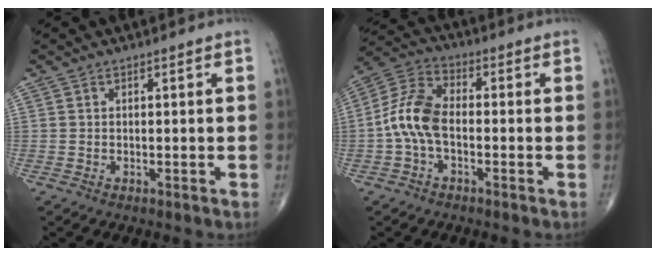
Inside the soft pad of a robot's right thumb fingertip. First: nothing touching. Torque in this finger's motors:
{"motor_torque": [-0.17, 0.56, 0.82, -0.55, 0.30]}